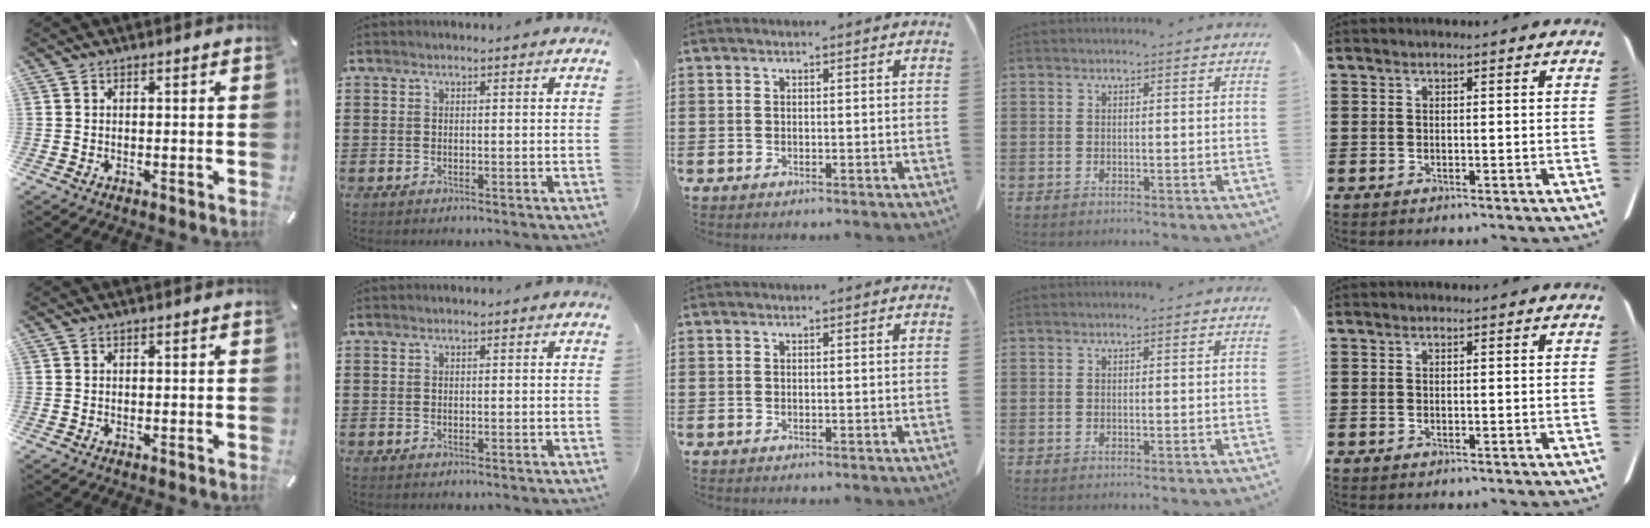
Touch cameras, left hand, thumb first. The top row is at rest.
{}